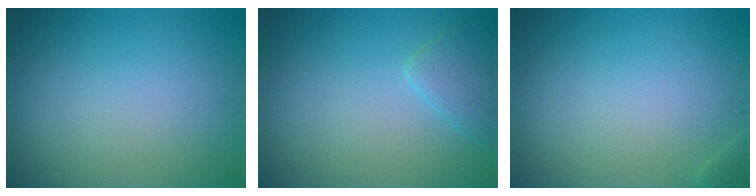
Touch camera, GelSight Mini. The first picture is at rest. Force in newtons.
{"total": 2.1, "press": 2.1, "slide": 0.1}
{"total": 0.7, "press": 0.7, "slide": 0.0}